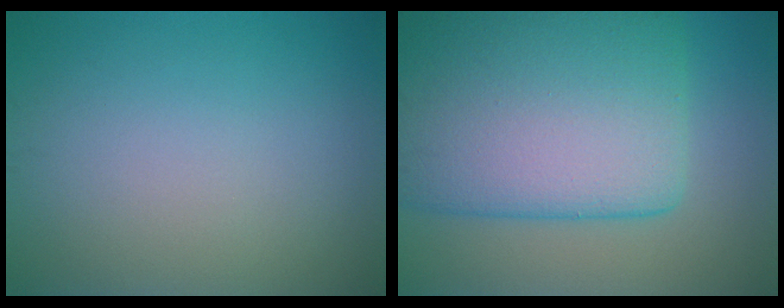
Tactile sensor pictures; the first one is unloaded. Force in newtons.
{"total": 14.3, "press": 14.3, "slide": 0.9}